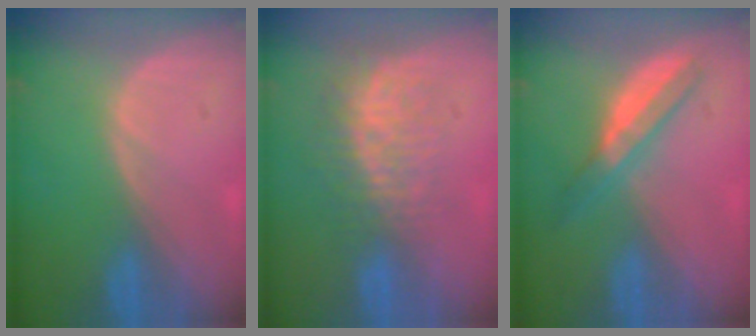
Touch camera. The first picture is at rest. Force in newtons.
{"total": 8.8, "press": 7.4, "slide": 4.7}
{"total": 4.8, "press": 4.8, "slide": 0.7}